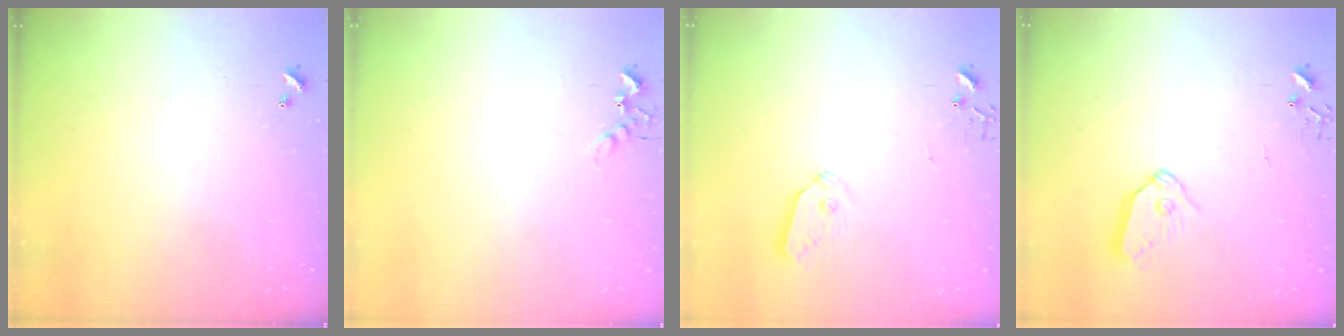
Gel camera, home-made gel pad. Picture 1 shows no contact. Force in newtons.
{"total": 5.2, "press": 5.1, "slide": 0.9}
{"total": 6.3, "press": 6.3, "slide": 0.1}
{"total": 8.9, "press": 8.8, "slide": 0.6}